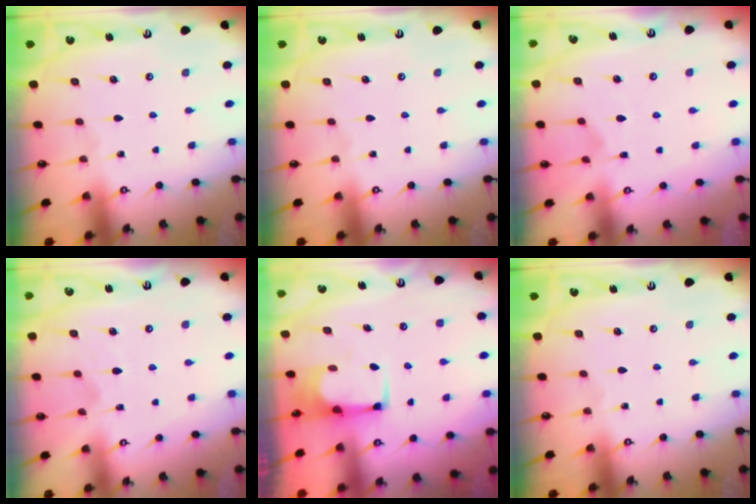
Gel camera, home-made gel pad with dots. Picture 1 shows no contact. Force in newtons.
{"total": 0.0}
{"total": 6.3, "press": 6.1, "slide": 1.4}
{"total": 5.1, "press": 5.0, "slide": 1.2}
{"total": 1.8, "press": 1.7, "slide": 0.4}
{"total": 0.0}